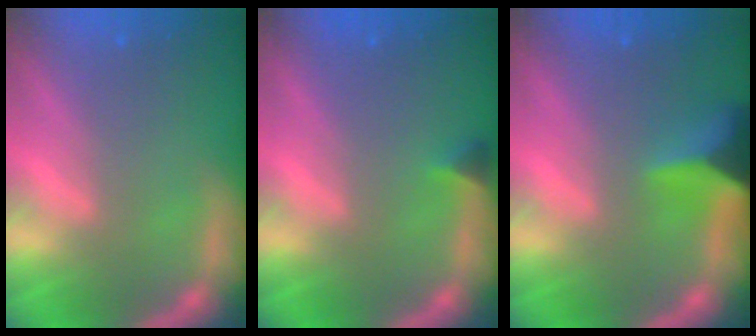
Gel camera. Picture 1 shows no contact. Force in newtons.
{"total": 0.9}
{"total": 5.4}